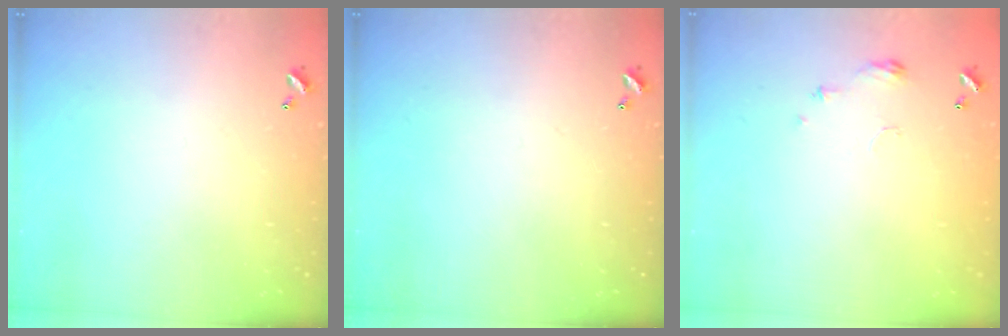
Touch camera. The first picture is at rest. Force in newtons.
{"total": 0.0}
{"total": 4.5, "press": 4.5, "slide": 0.6}